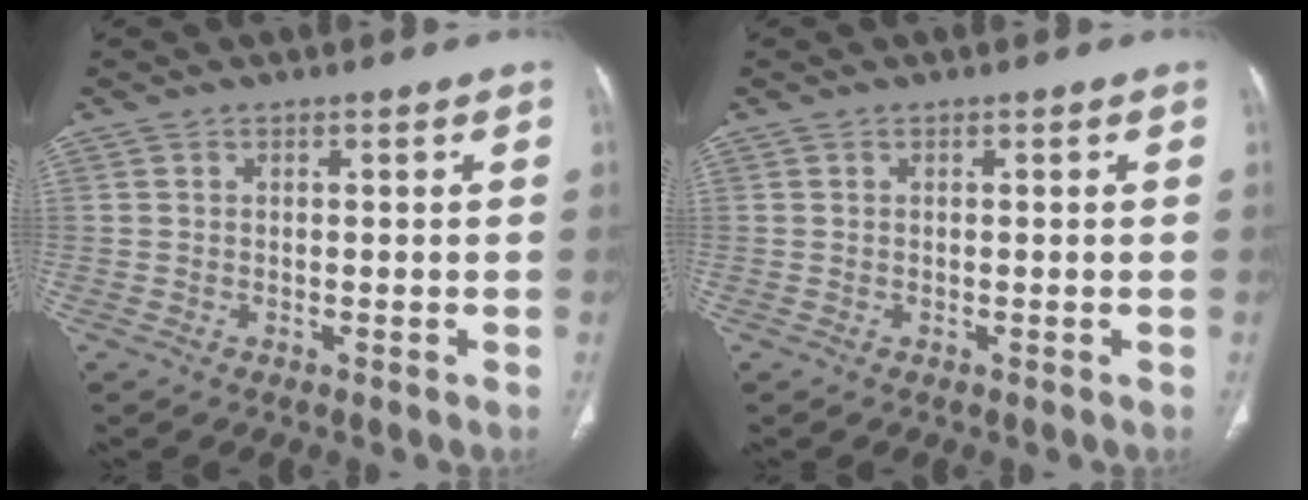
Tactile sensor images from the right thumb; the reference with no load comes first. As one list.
[{"total": 0.0}]